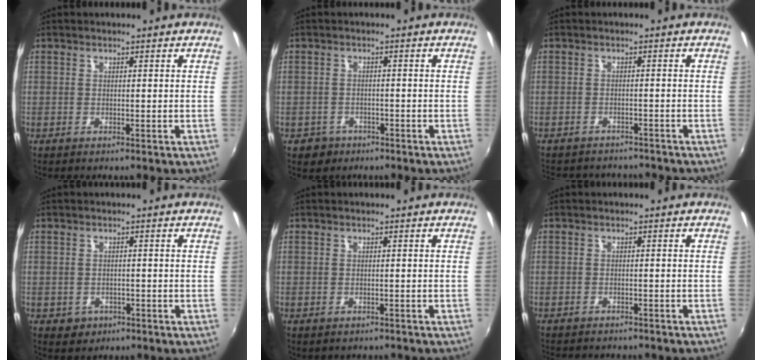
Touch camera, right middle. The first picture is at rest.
{"total": 3.7, "force": [-2.0, 3.0, 0.7], "torque": [-0.027, 0.001, -0.028]}
{"total": 9.1, "force": [-8.2, 3.0, 2.7], "torque": [-0.068, -0.018, -0.116]}
{"total": 3.1, "force": [-1.2, 2.7, 1.0], "torque": [-0.026, -0.001, -0.011]}
{"total": 1.7, "force": [-1.3, 0.8, 0.6], "torque": [-0.016, -0.008, -0.016]}
{"total": 5.9, "force": [-5.3, 1.4, 2.1], "torque": [-0.052, -0.015, -0.074]}